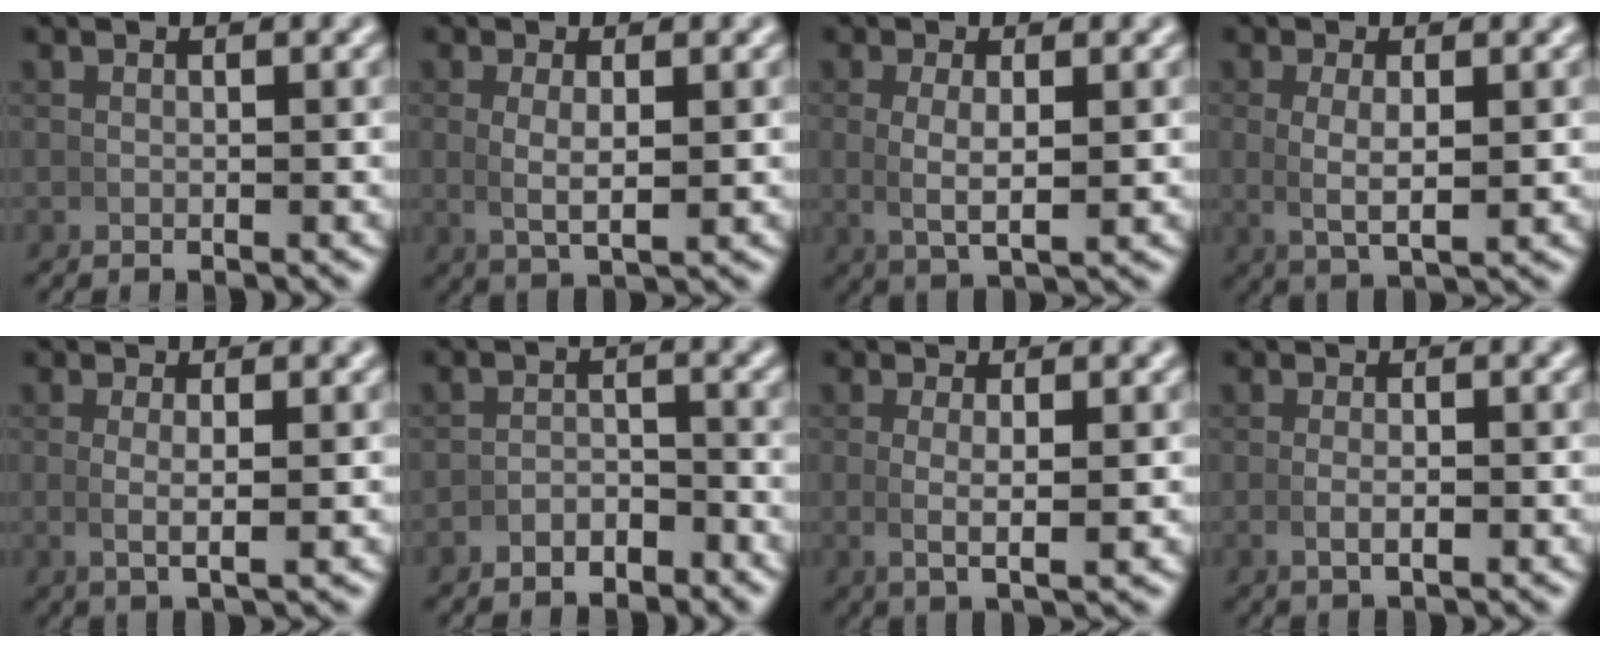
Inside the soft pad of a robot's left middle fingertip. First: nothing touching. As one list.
[{"total": 3.0, "force": [0.5, 1.0, 2.7], "torque": [-0.053, -0.008, 0.019]}, {"total": 3.5, "force": [0.5, 1.2, 3.2], "torque": [-0.063, -0.007, 0.019]}, {"total": 3.5, "force": [0.5, 1.3, 3.2], "torque": [-0.062, -0.007, 0.018]}, {"total": 2.3, "force": [0.2, 0.4, 2.2], "torque": [-0.046, -0.009, 0.012]}, {"total": 2.8, "force": [-2.5, 1.3, 0.4], "torque": [-0.002, 0.001, -0.046]}, {"total": 2.8, "force": [0.2, 0.6, 2.7], "torque": [-0.056, -0.010, 0.012]}, {"total": 1.4, "force": [-0.3, 0.4, 1.3], "torque": [-0.029, -0.005, 0.000]}]